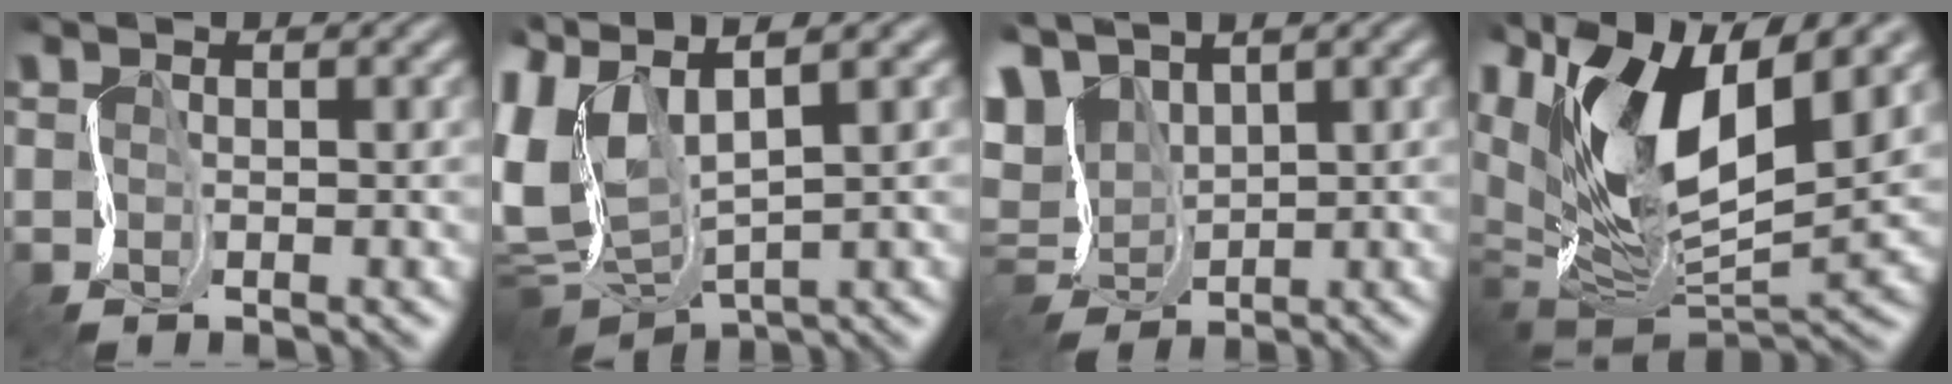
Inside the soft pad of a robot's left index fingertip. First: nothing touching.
{"total": 10.7, "force": [2.8, 5.9, 8.4], "torque": [-0.215, 0.001, 0.061]}
{"total": 7.2, "force": [1.9, 4.2, 5.5], "torque": [-0.112, -0.002, 0.035]}
{"total": 12.5, "force": [4.3, 6.4, 9.8], "torque": [-0.185, -0.007, 0.080]}